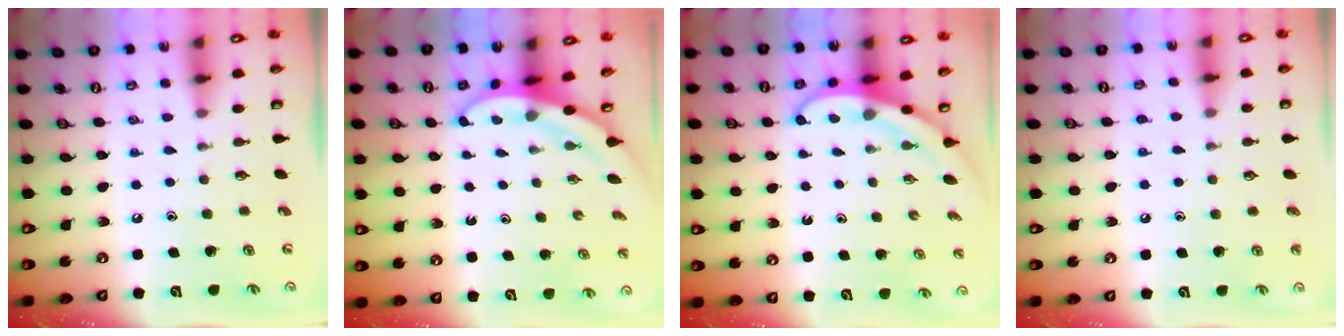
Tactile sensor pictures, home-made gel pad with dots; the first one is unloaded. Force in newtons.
{"total": 3.3, "press": 3.3, "slide": 0.1}
{"total": 3.8, "press": 3.7, "slide": 0.3}
{"total": 5.4, "press": 5.4, "slide": 0.6}